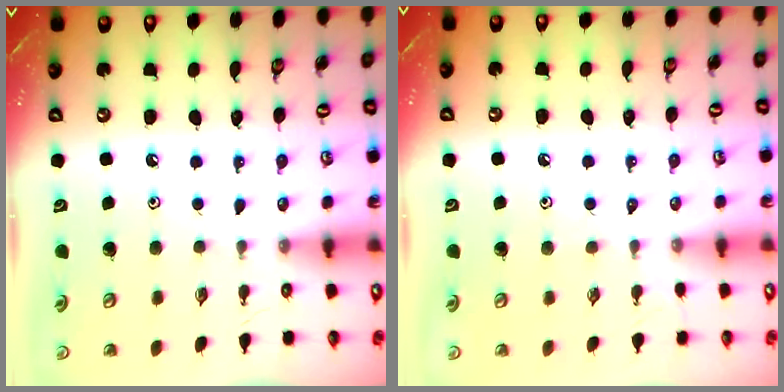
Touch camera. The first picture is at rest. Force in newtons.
{"total": 2.4, "press": 2.4, "slide": 0.4}